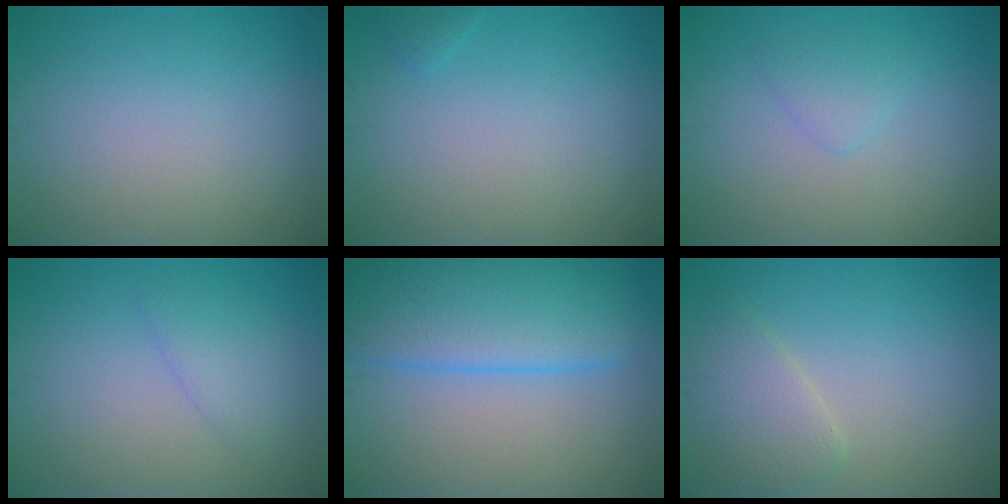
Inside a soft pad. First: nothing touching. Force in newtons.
{"total": 0.6, "press": 0.6, "slide": 0.1}
{"total": 1.4, "press": 1.4, "slide": 0.1}
{"total": 2.0, "press": 2.0, "slide": 0.2}
{"total": 7.6, "press": 7.6, "slide": 0.4}
{"total": 2.9, "press": 2.8, "slide": 0.4}